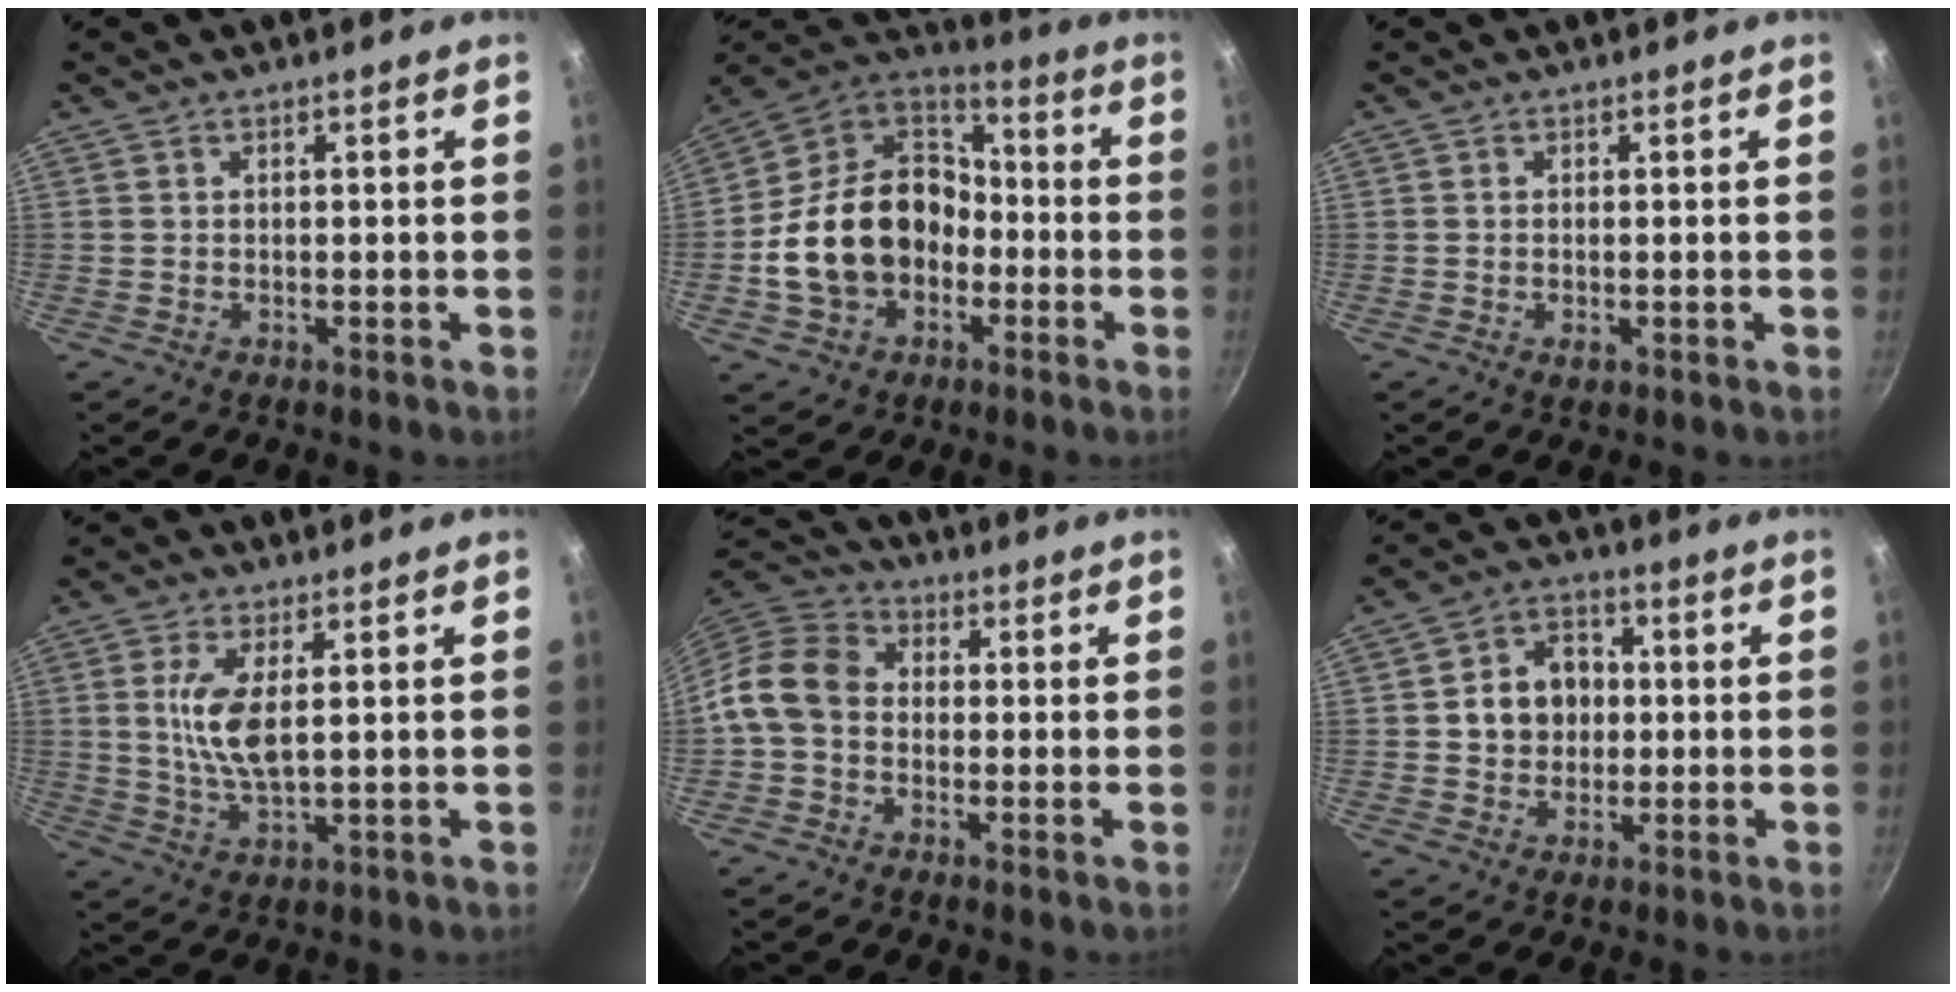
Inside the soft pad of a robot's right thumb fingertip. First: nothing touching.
{"total": 20.6, "force": [-4.2, 15.7, 12.7], "torque": [-0.203, 0.064, -0.074]}
{"total": 1.5, "force": [-0.4, 0.7, 1.3], "torque": [-0.023, -0.002, -0.006]}
{"total": 7.8, "force": [1.6, 2.7, 7.1], "torque": [-0.145, -0.009, 0.036]}
{"total": 9.6, "force": [-0.9, 7.7, 5.7], "torque": [-0.088, 0.028, -0.042]}
{"total": 9.4, "force": [0.5, 7.9, 5.2], "torque": [-0.052, 0.013, 0.001]}